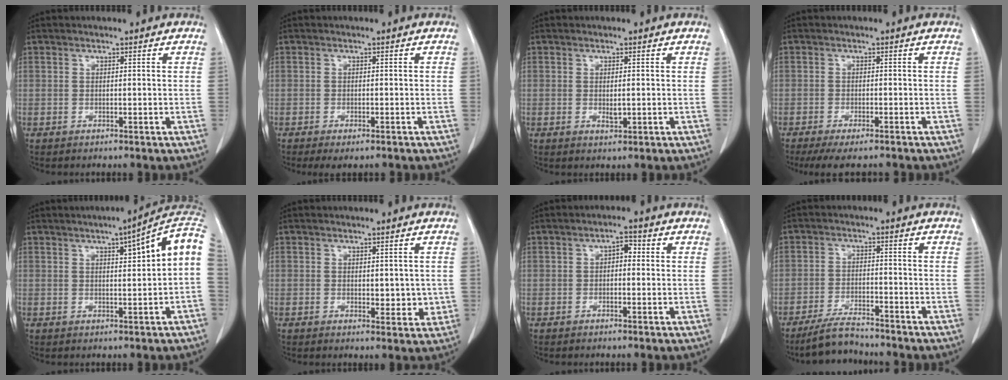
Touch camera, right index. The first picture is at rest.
{"total": 3.7, "force": [-2.8, 1.2, 2.1], "torque": [-0.027, -0.008, -0.037]}
{"total": 1.5, "force": [0.0, 0.5, 1.4], "torque": [-0.026, -0.003, 0.005]}
{"total": 8.1, "force": [-6.9, 1.5, 4.0], "torque": [-0.051, -0.013, -0.101]}
{"total": 9.7, "force": [2.4, 0.5, 9.4], "torque": [-0.122, 0.025, 0.025]}
{"total": 3.3, "force": [0.2, 1.8, 2.7], "torque": [-0.027, -0.005, 0.009]}
{"total": 2.2, "force": [0.2, 1.2, 1.8], "torque": [-0.022, 0.011, -0.002]}
{"total": 5.5, "force": [-5.2, 0.9, 1.8], "torque": [-0.035, -0.015, -0.094]}